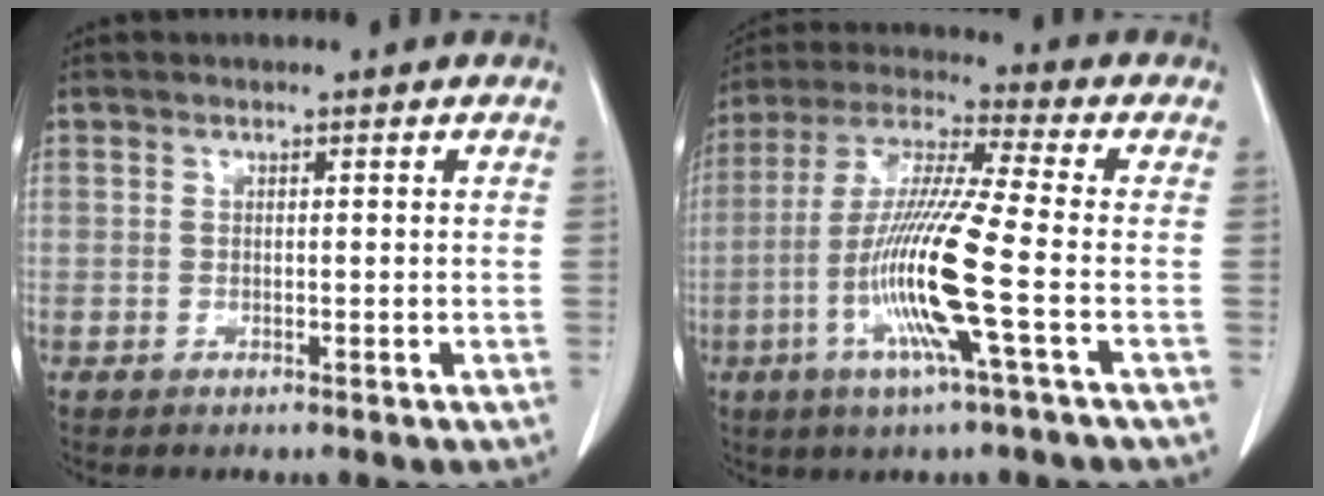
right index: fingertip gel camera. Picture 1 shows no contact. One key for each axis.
{"total": 14.2, "fx": -3.9, "fy": -0.6, "fz": 13.6, "tx": -0.281, "ty": -0.014, "tz": -0.084}